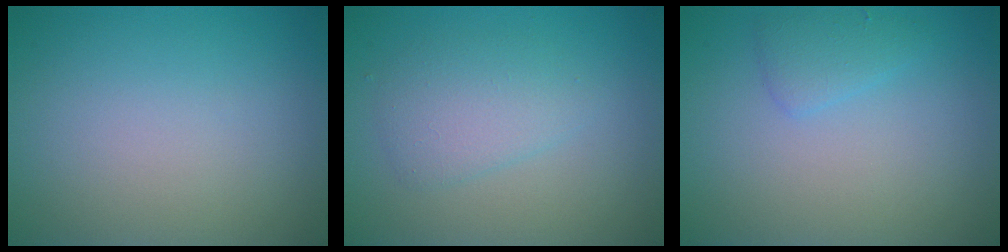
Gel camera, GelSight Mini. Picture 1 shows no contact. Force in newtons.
{"total": 2.6, "press": 2.6, "slide": 0.1}
{"total": 1.6, "press": 1.6, "slide": 0.1}